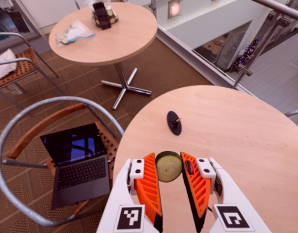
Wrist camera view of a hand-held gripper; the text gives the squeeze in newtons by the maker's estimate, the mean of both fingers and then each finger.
{"total": 7.6, "left": 7.2, "right": 8.0}